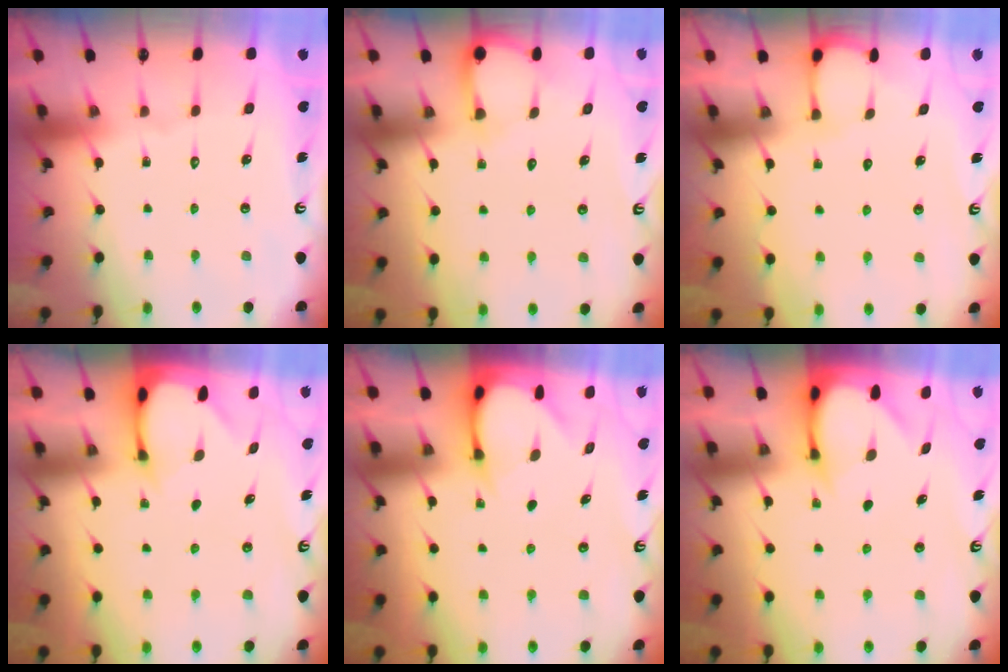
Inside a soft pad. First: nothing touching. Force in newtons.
{"total": 4.3, "press": 4.3, "slide": 0.4}
{"total": 2.1, "press": 2.1, "slide": 0.2}
{"total": 2.5, "press": 2.5, "slide": 0.3}
{"total": 4.0, "press": 4.0, "slide": 0.4}
{"total": 3.3, "press": 3.3, "slide": 0.2}